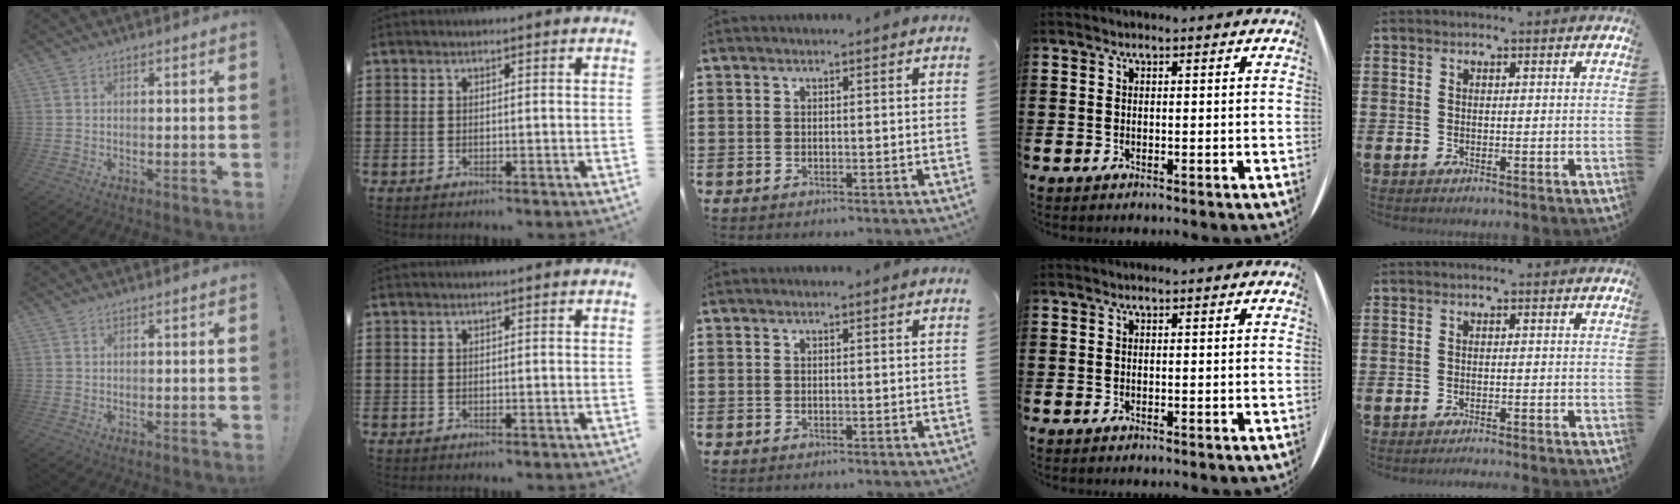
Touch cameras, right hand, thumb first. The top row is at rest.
{"little": {"total": 1.0, "force": [-0.9, -0.2, 0.0], "torque": [0.001, 0.001, -0.019]}}